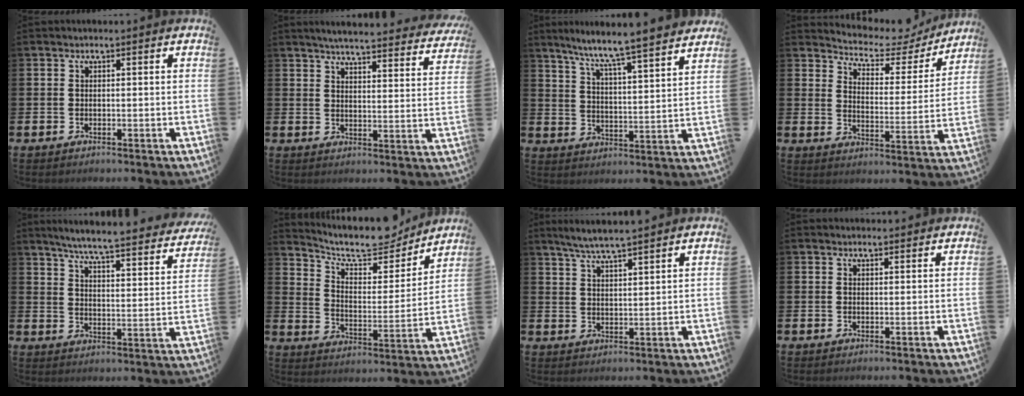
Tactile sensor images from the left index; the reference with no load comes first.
{"total": 5.0, "force": [4.8, 0.1, 1.3], "torque": [-0.037, -0.036, 0.082]}
{"total": 7.6, "force": [7.2, -0.7, 2.2], "torque": [-0.065, -0.063, 0.120]}
{"total": 6.5, "force": [6.0, 2.1, 1.3], "torque": [-0.055, -0.049, 0.098]}
{"total": 6.1, "force": [5.6, -0.1, 2.4], "torque": [-0.063, -0.051, 0.088]}
{"total": 10.0, "force": [9.0, 2.8, 3.2], "torque": [-0.093, -0.064, 0.157]}
{"total": 6.6, "force": [6.3, -0.1, 1.8], "torque": [-0.060, -0.033, 0.112]}
{"total": 0.9, "force": [0.9, 0.3, 0.1], "torque": [0.008, -0.001, 0.014]}